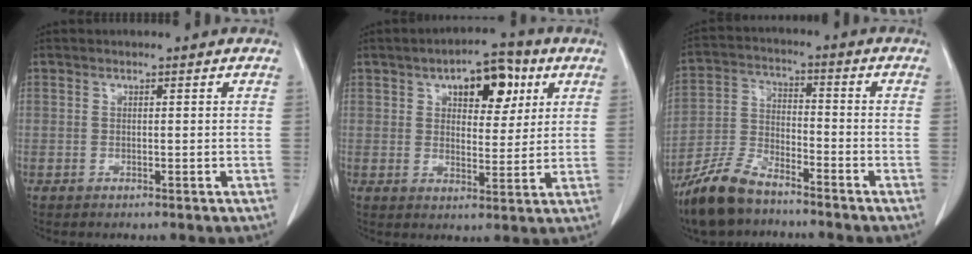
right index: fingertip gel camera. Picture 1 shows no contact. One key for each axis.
{"total": 9.3, "fx": 4.2, "fy": 4.2, "fz": 7.1, "tx": -0.097, "ty": 0.017, "tz": 0.061}
{"total": 10.1, "fx": -8.0, "fy": 3.3, "fz": 5.2, "tx": -0.114, "ty": -0.010, "tz": -0.160}